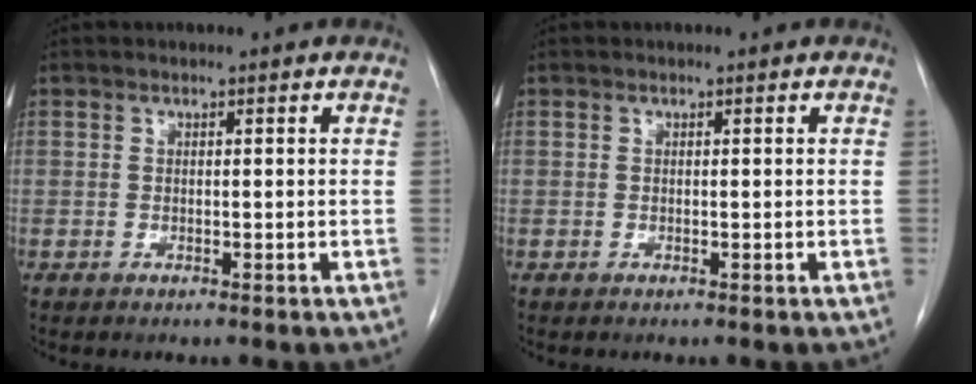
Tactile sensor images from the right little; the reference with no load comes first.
{"total": 0.0}